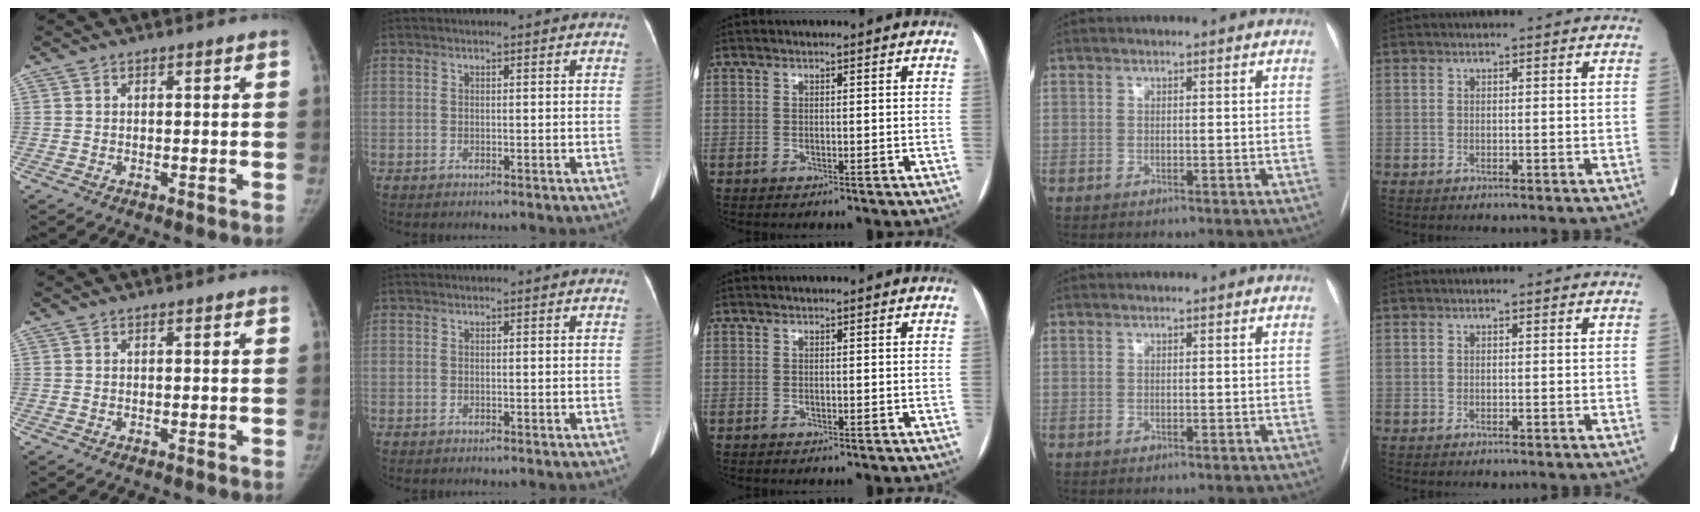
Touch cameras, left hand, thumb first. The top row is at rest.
{}